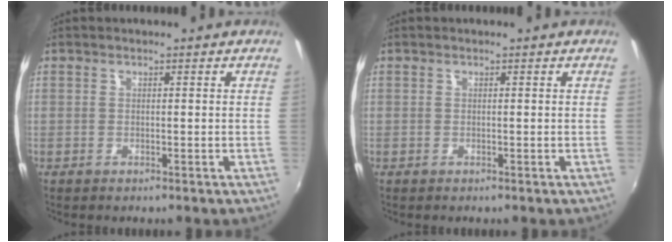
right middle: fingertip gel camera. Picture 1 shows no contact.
{"total": 0.0}